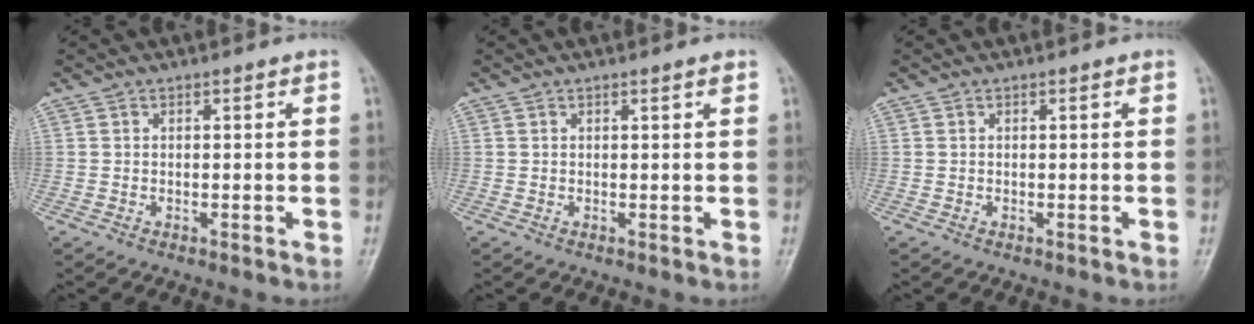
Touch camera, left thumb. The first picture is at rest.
{"total": 1.0, "force": [0.7, 0.1, 0.8], "torque": [-0.008, -0.002, 0.008]}
{"total": 0.0}